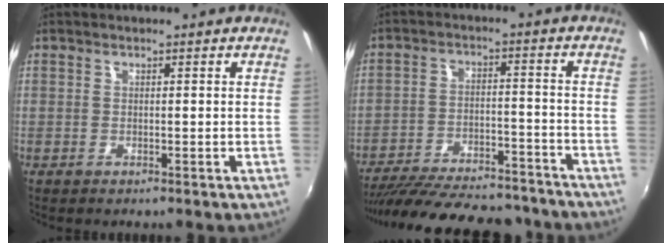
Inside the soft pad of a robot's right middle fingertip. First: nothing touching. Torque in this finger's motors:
{"motor_torque": [0.95, -1.19, 0.64, 0.21]}